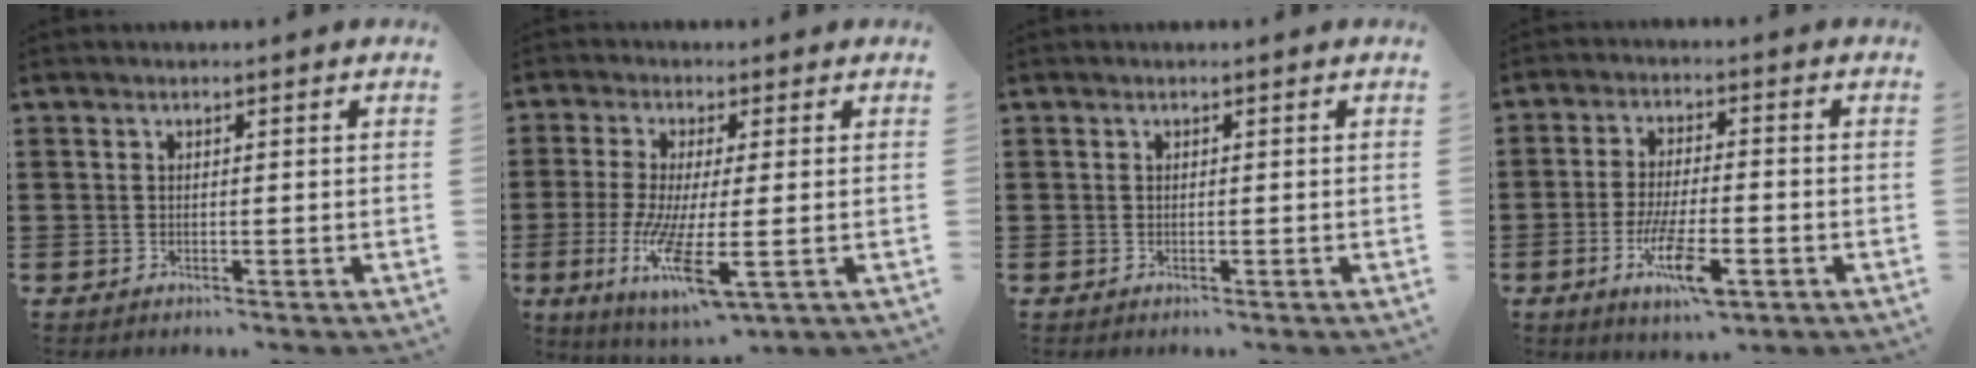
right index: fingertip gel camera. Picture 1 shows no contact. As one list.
[{"total": 9.8, "force": [-2.6, 1.3, 9.3], "torque": [-0.197, -0.025, -0.046]}, {"total": 0.0}, {"total": 9.0, "force": [-3.7, 2.5, 7.8], "torque": [-0.162, -0.010, -0.065]}]